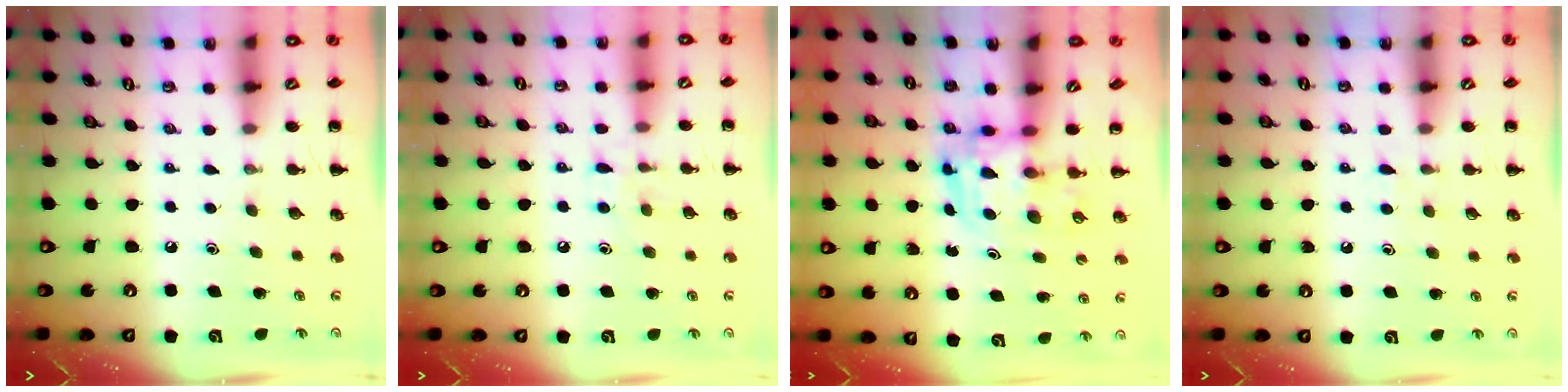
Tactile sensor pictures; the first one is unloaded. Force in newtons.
{"total": 5.6, "press": 5.4, "slide": 1.5}
{"total": 3.5, "press": 3.4, "slide": 0.6}
{"total": 3.5, "press": 3.3, "slide": 1.2}